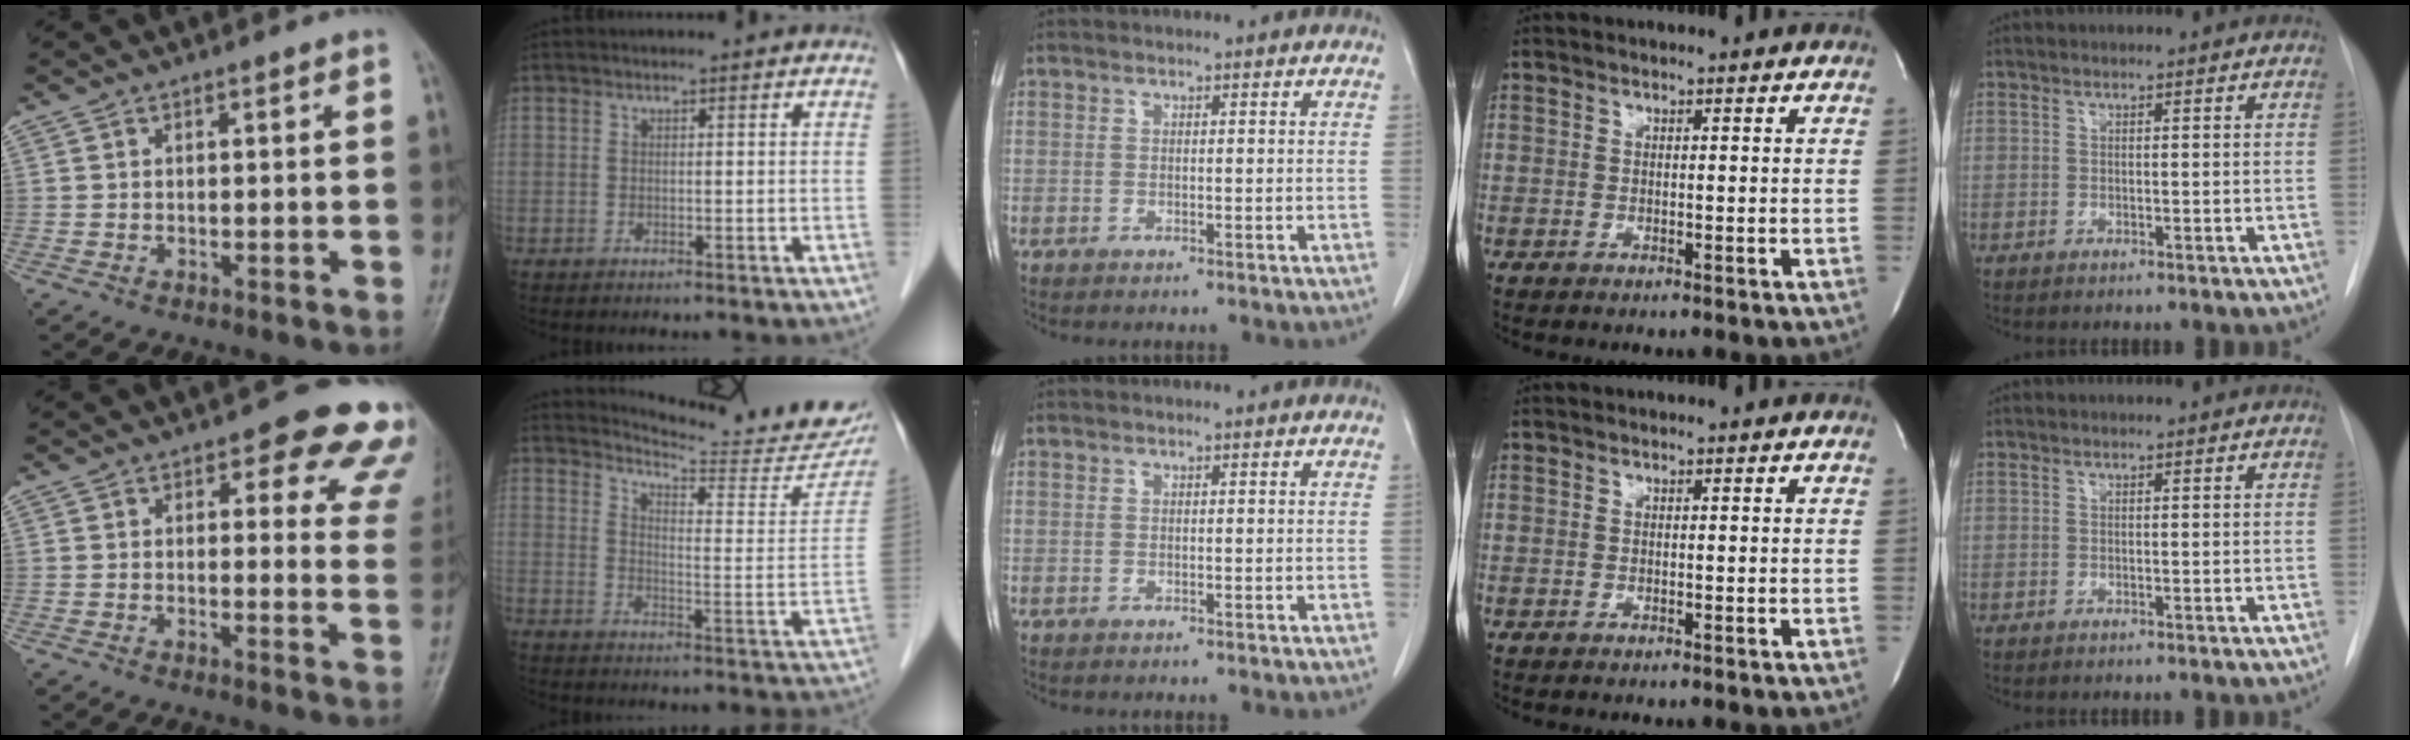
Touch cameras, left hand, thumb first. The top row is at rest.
{"thumb": {"total": 12.5, "force": [8.8, 5.4, 6.9], "torque": [-0.016, -0.039, 0.071]}, "index": {"total": 18.4, "force": [17.7, 1.4, 5.0], "torque": [-0.071, -0.096, 0.206]}}